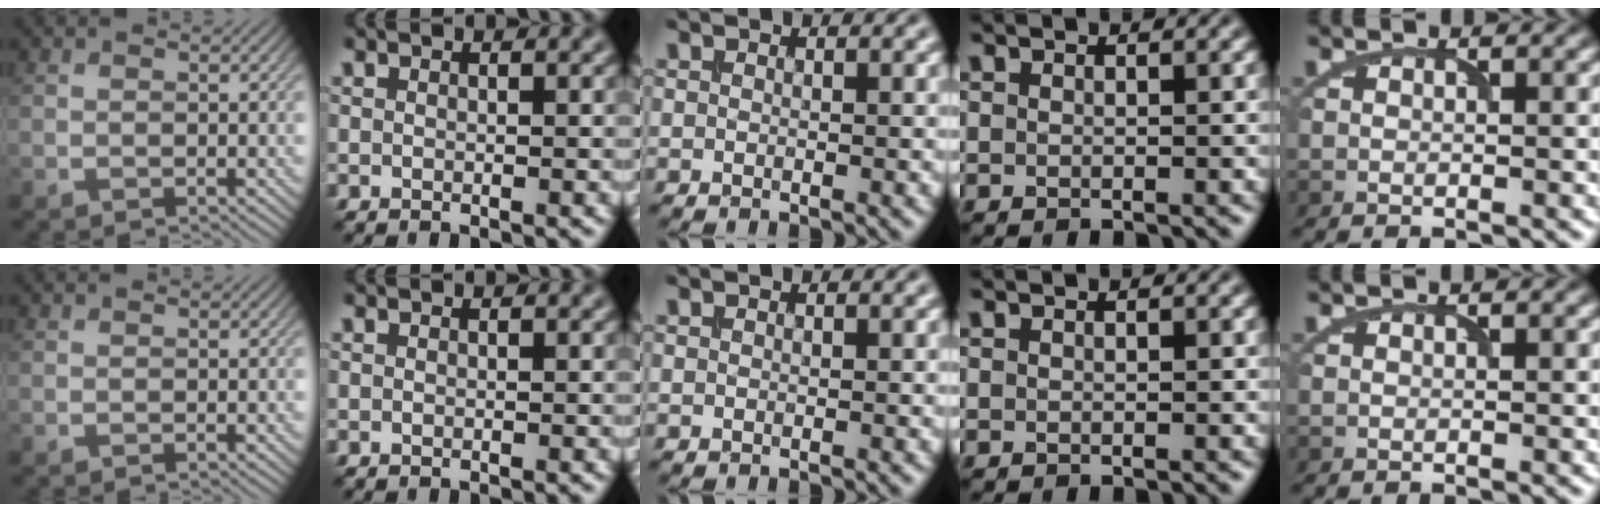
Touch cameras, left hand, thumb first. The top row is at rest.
{}